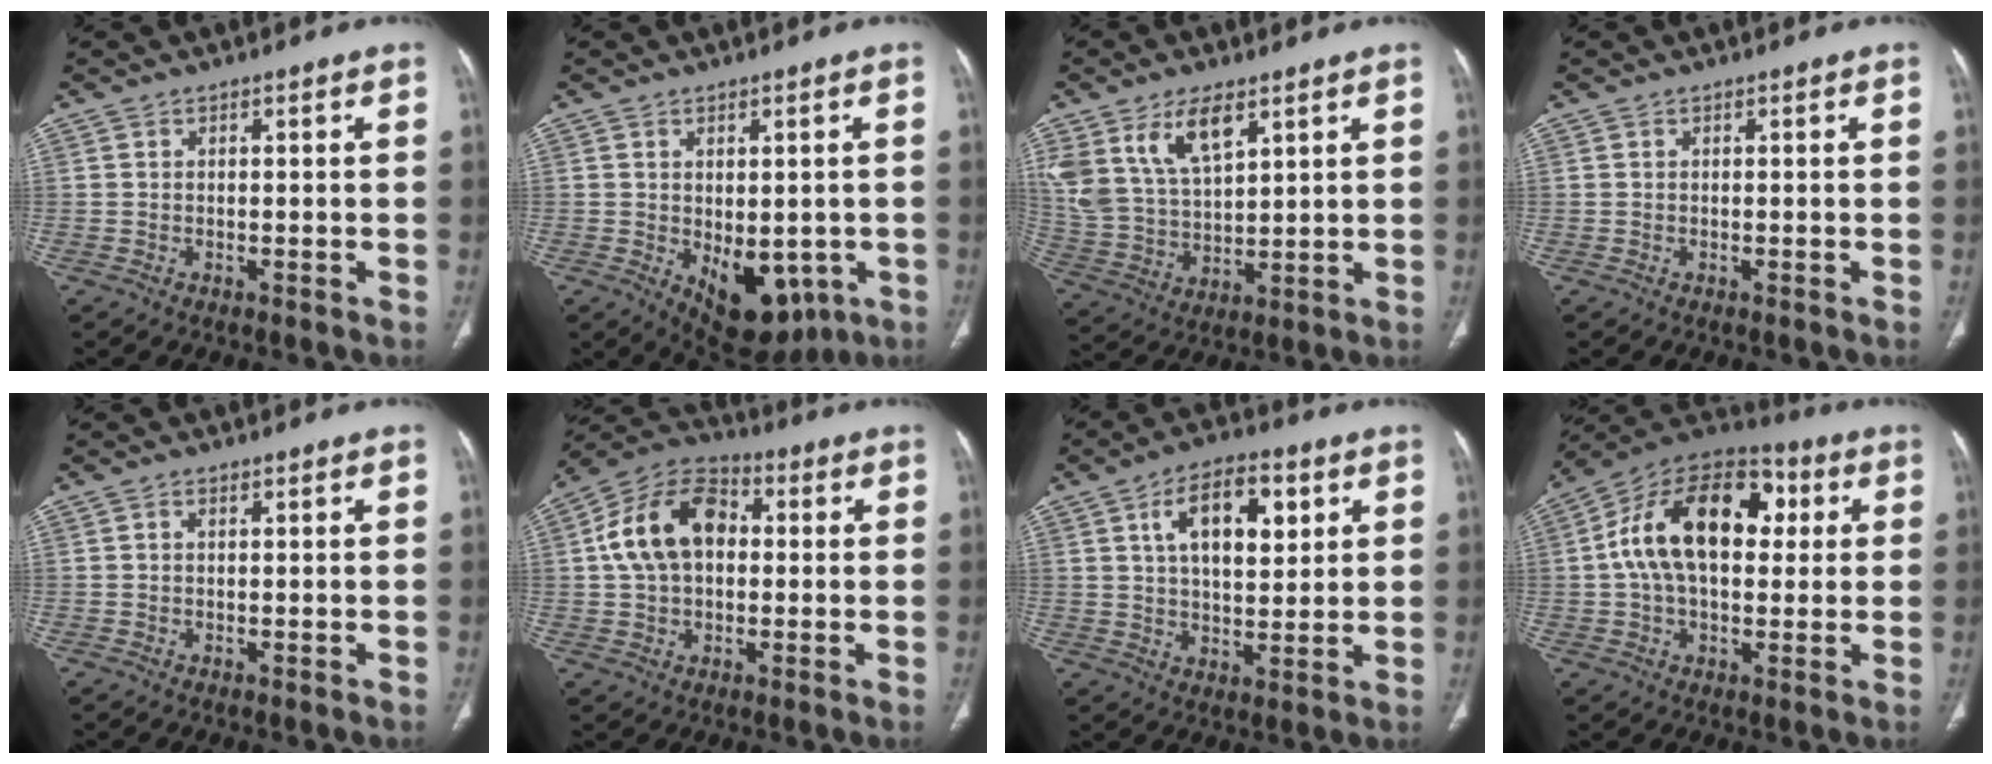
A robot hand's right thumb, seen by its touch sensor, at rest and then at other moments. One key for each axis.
{"total": 11.4, "fx": -3.0, "fy": 6.7, "fz": 8.7, "tx": -0.089, "ty": -0.005, "tz": -0.020}
{"total": 13.0, "fx": 7.2, "fy": 6.4, "fz": 8.8, "tx": -0.162, "ty": -0.024, "tz": 0.153}
{"total": 0.0}
{"total": 0.7, "fx": 0.3, "fy": 0.4, "fz": 0.5, "tx": -0.011, "ty": 0.003, "tz": 0.004}
{"total": 14.6, "fx": 1.8, "fy": 9.9, "fz": 10.6, "tx": -0.174, "ty": 0.027, "tz": 0.020}
{"total": 12.8, "fx": 4.5, "fy": 6.6, "fz": 10.0, "tx": -0.134, "ty": -0.006, "tz": 0.072}
{"total": 20.9, "fx": 3.5, "fy": 12.6, "fz": 16.3, "tx": -0.255, "ty": 0.030, "tz": 0.048}